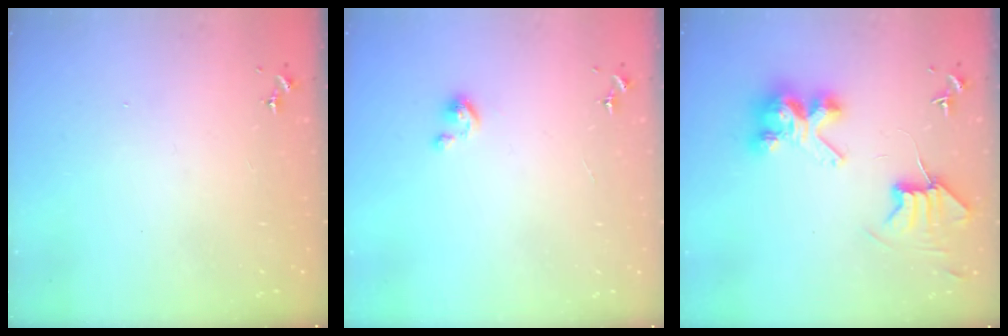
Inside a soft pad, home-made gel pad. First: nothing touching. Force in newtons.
{"total": 2.4, "press": 2.4, "slide": 0.2}
{"total": 9.5, "press": 9.5, "slide": 0.6}